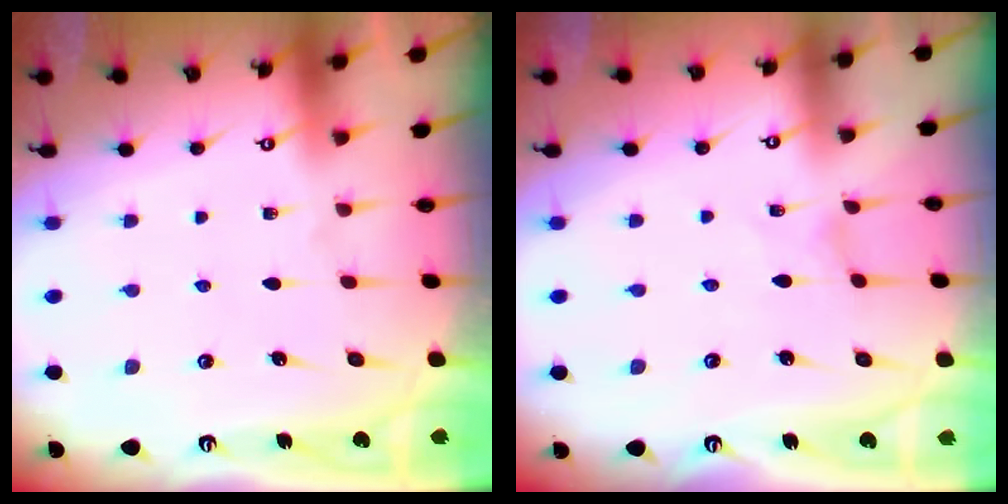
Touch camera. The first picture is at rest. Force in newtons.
{"total": 0.0}